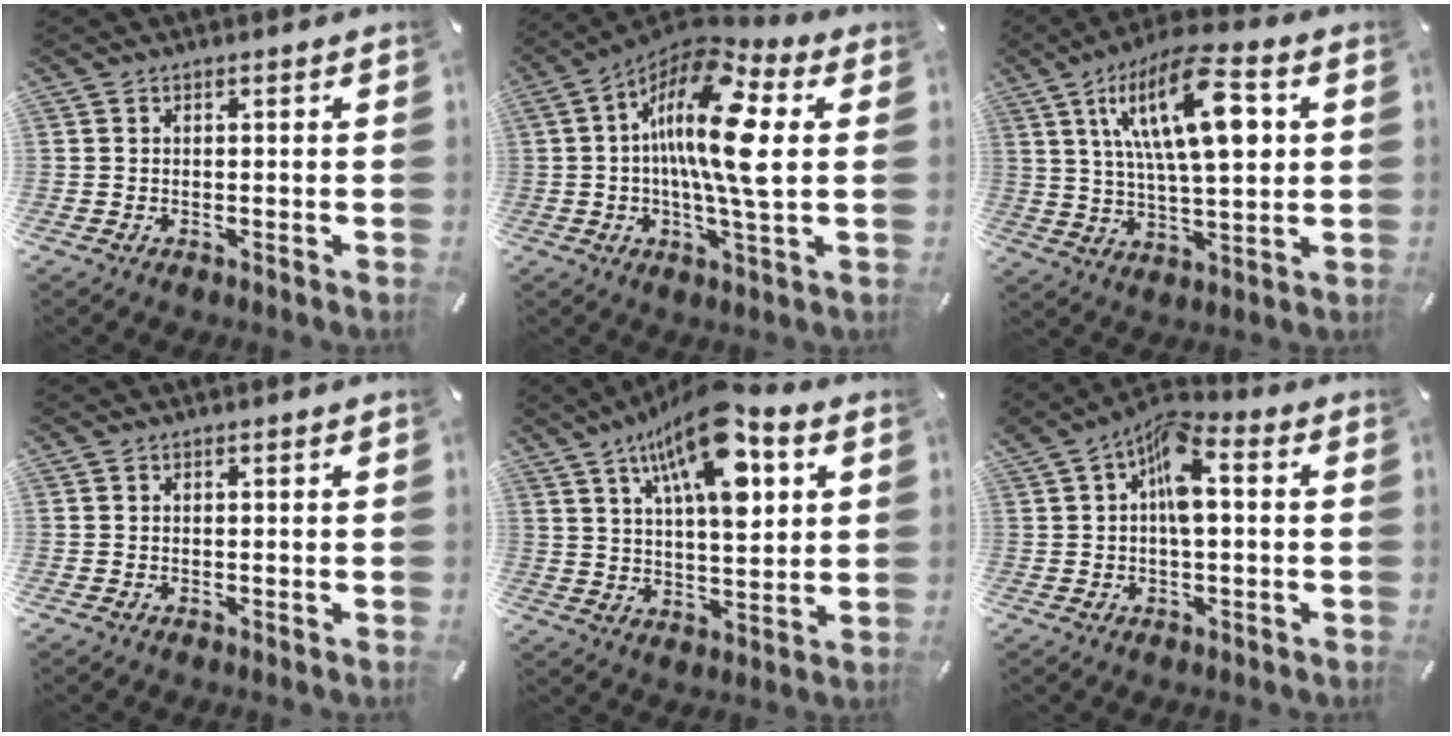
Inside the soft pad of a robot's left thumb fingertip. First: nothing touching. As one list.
[{"total": 18.6, "force": [2.7, 5.5, 17.6], "torque": [-0.324, -0.012, 0.032]}, {"total": 19.8, "force": [6.9, 7.3, 17.1], "torque": [-0.305, -0.008, 0.101]}, {"total": 0.0}, {"total": 17.4, "force": [8.8, 7.3, 13.1], "torque": [-0.207, -0.027, 0.141]}, {"total": 8.1, "force": [1.4, 4.0, 6.9], "torque": [-0.107, 0.005, 0.022]}]